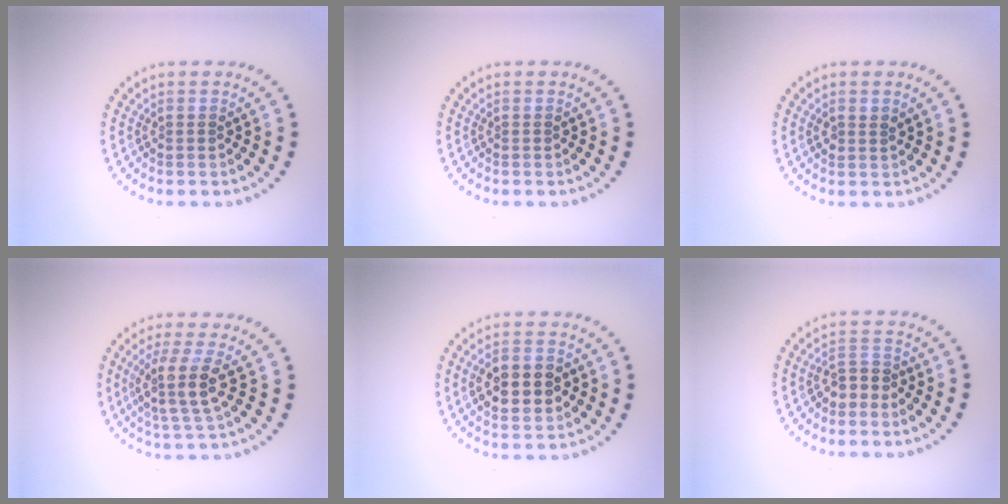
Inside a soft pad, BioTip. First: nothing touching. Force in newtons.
{"total": 0.0}
{"total": 1.2, "press": 1.1, "slide": 0.4}
{"total": 3.6, "press": 2.9, "slide": 2.1}
{"total": 5.2, "press": 5.2, "slide": 0.2}
{"total": 2.0, "press": 1.8, "slide": 0.9}